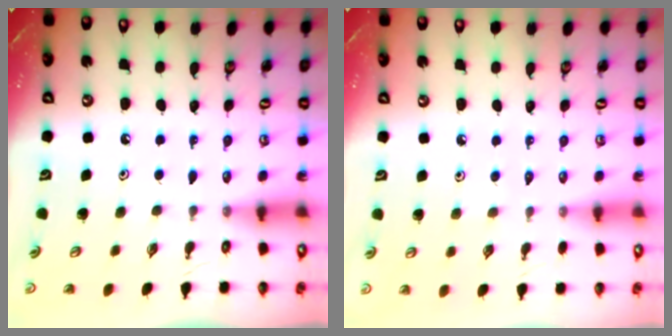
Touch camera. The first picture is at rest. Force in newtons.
{"total": 1.9, "press": 1.9, "slide": 0.5}